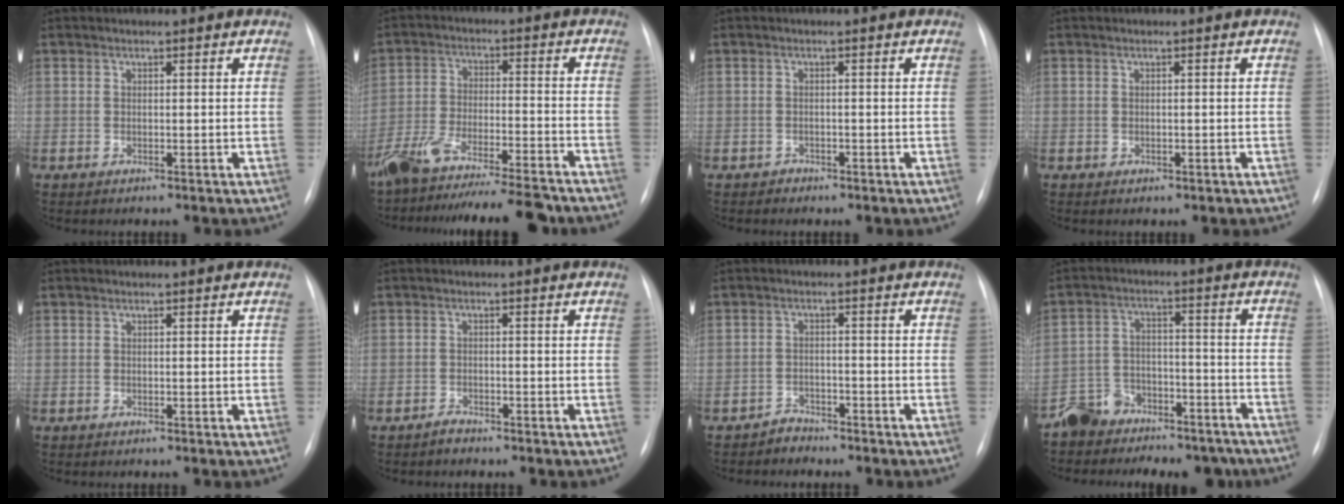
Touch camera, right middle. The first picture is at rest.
{"total": 18.5, "force": [-16.6, 1.9, 7.9], "torque": [-0.136, -0.013, -0.256]}
{"total": 0.9, "force": [-0.7, 0.5, -0.2], "torque": [0.000, 0.001, -0.015]}
{"total": 0.5, "force": [-0.2, 0.4, 0.3], "torque": [-0.006, 0.000, 0.000]}
{"total": 0.0}
{"total": 1.3, "force": [-1.2, 0.3, 0.2], "torque": [-0.006, -0.001, -0.021]}
{"total": 2.2, "force": [-2.0, 0.8, -0.5], "torque": [0.010, 0.000, -0.035]}
{"total": 10.9, "force": [-8.8, 6.1, 1.6], "torque": [-0.018, 0.041, -0.138]}